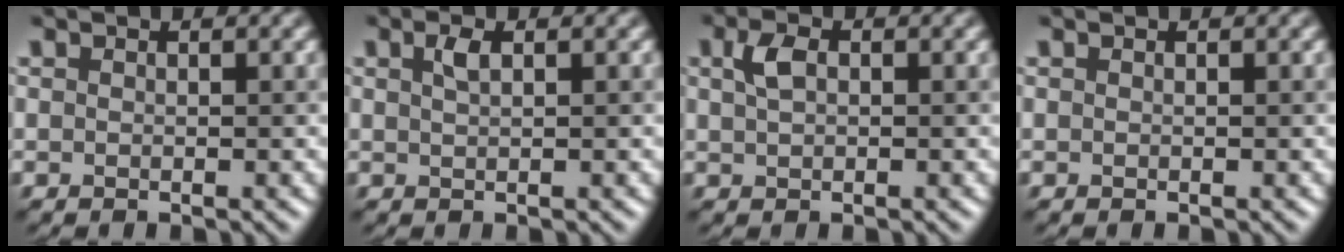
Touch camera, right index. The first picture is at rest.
{"total": 1.3, "force": [0.6, 0.4, 1.1], "torque": [-0.023, 0.004, 0.012]}
{"total": 2.0, "force": [0.6, 1.1, 1.5], "torque": [-0.032, 0.006, 0.009]}
{"total": 0.0}